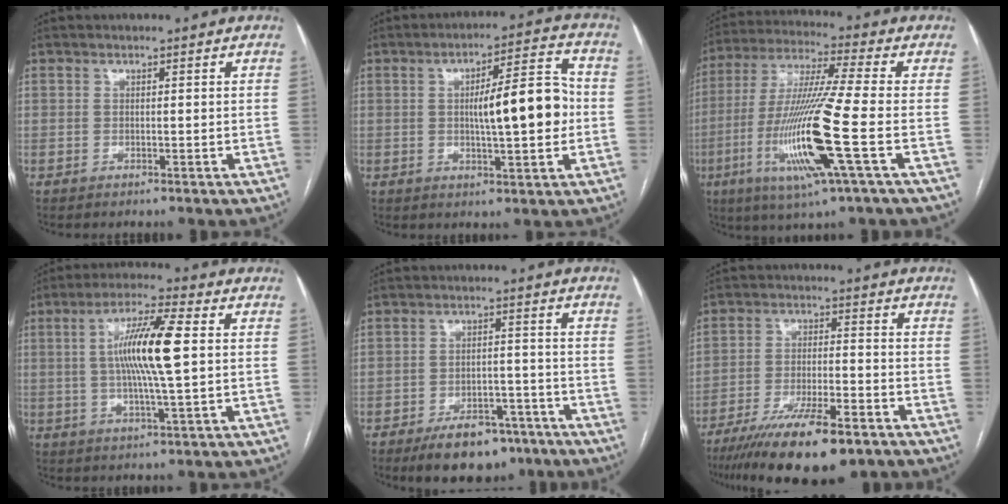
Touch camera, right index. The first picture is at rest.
{"total": 11.3, "force": [0.1, 2.4, 11.1], "torque": [-0.164, 0.022, 0.003]}
{"total": 17.2, "force": [-4.8, -0.5, 16.5], "torque": [-0.339, -0.019, -0.097]}
{"total": 11.5, "force": [1.4, 0.7, 11.4], "torque": [-0.213, 0.005, 0.022]}
{"total": 9.6, "force": [-6.7, 4.8, 4.9], "torque": [-0.067, 0.008, -0.101]}
{"total": 15.1, "force": [-10.5, 3.4, 10.3], "torque": [-0.174, -0.028, -0.175]}